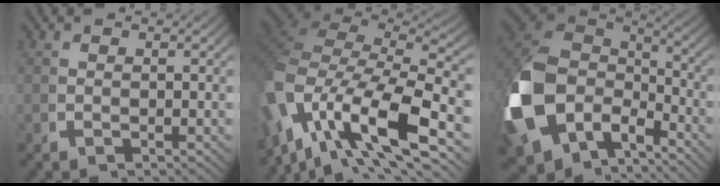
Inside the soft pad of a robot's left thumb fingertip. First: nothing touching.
{"total": 17.3, "force": [1.2, 11.5, 13.0], "torque": [-0.263, -0.033, 0.023]}
{"total": 17.2, "force": [-2.6, 12.9, 11.2], "torque": [-0.318, -0.077, -0.011]}